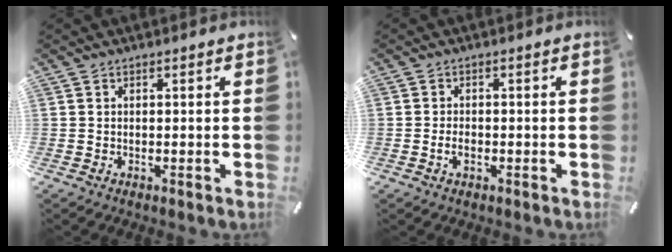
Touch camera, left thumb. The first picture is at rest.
{"total": 1.8, "force": [-0.6, 1.0, 1.3], "torque": [-0.024, 0.002, -0.012]}